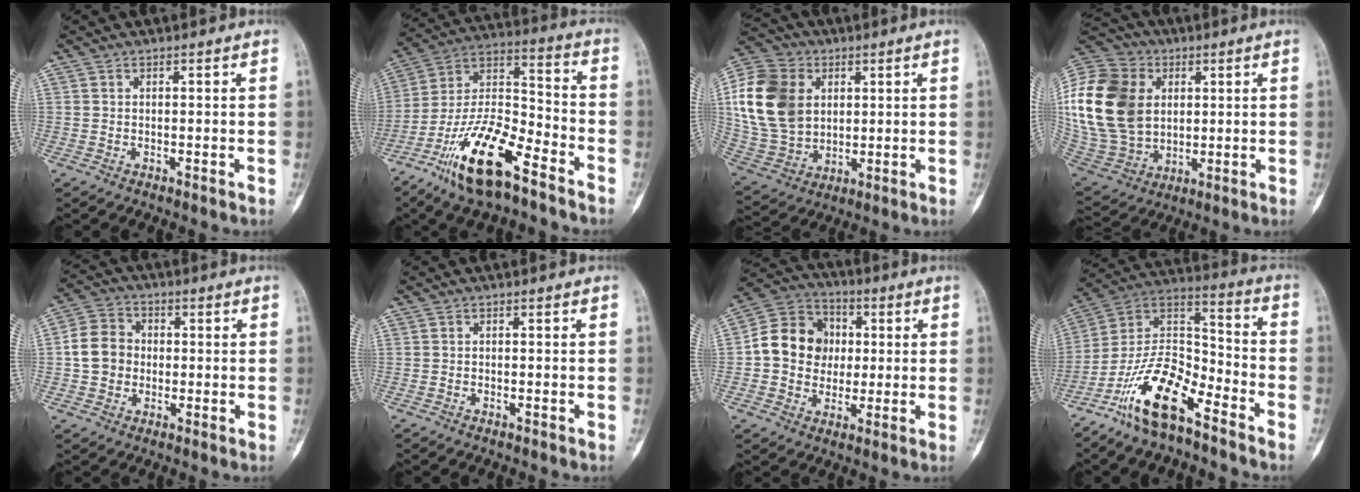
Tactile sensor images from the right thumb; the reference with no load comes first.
{"total": 18.5, "force": [-11.5, 6.1, 13.0], "torque": [-0.240, 0.072, -0.215]}
{"total": 18.6, "force": [3.8, 14.1, 11.5], "torque": [-0.219, -0.001, 0.078]}
{"total": 26.7, "force": [4.6, 20.2, 16.9], "torque": [-0.365, 0.010, 0.098]}
{"total": 7.9, "force": [-0.4, 6.9, 3.8], "torque": [-0.055, 0.019, -0.017]}
{"total": 0.5, "force": [-0.4, 0.2, 0.2], "torque": [-0.013, 0.003, -0.006]}
{"total": 13.0, "force": [0.6, 11.3, 6.3], "torque": [-0.081, 0.022, 0.002]}
{"total": 16.1, "force": [-10.4, 6.1, 10.7], "torque": [-0.191, 0.082, -0.200]}